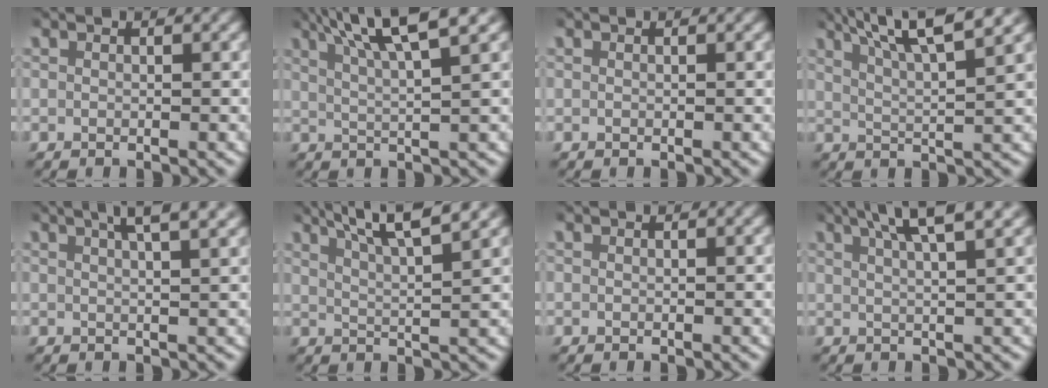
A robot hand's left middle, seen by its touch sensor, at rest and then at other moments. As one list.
[{"total": 6.0, "force": [3.9, 1.0, 4.5], "torque": [-0.077, 0.009, 0.061]}, {"total": 0.0}, {"total": 6.1, "force": [4.4, 1.2, 4.0], "torque": [-0.074, 0.007, 0.070]}, {"total": 5.8, "force": [3.9, 1.9, 3.8], "torque": [-0.055, 0.019, 0.054]}, {"total": 5.5, "force": [4.1, 1.2, 3.5], "torque": [-0.063, 0.005, 0.065]}, {"total": 0.0}, {"total": 5.7, "force": [4.0, 1.2, 3.9], "torque": [-0.065, 0.013, 0.061]}]